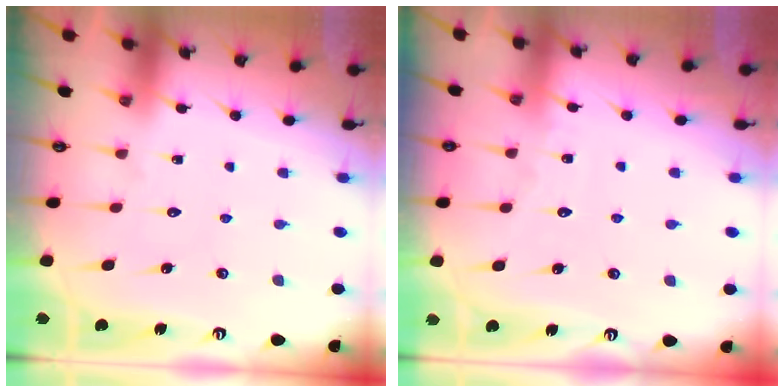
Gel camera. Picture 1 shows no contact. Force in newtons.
{"total": 3.5, "press": 3.5, "slide": 0.3}